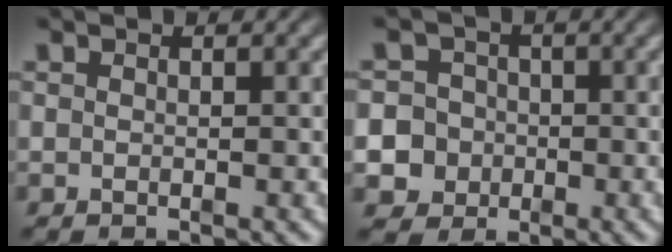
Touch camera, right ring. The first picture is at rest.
{"total": 9.7, "force": [-2.4, 9.1, 2.6], "torque": [-0.075, -0.044, -0.037]}